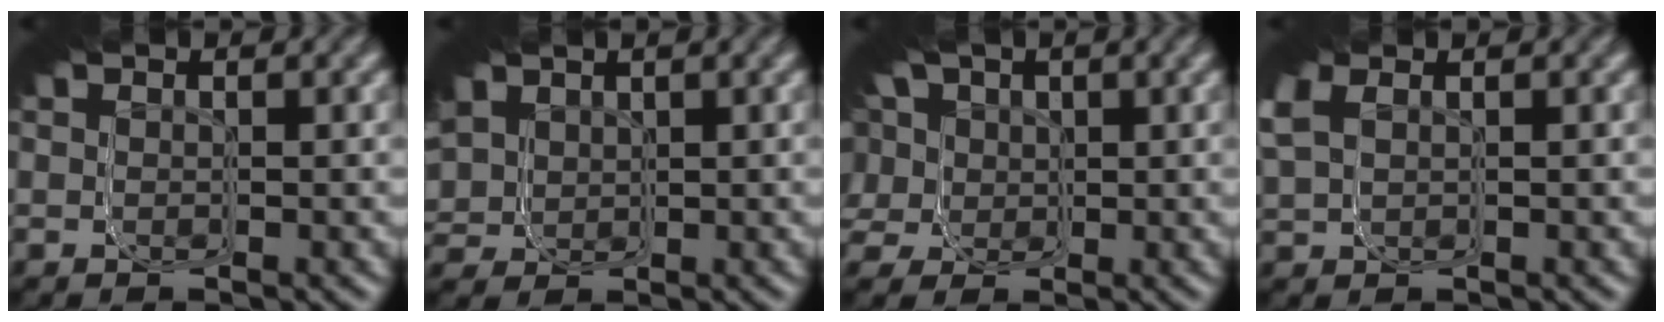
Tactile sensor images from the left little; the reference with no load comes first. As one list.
[{"total": 6.6, "force": [0.5, 5.5, 3.7], "torque": [-0.071, -0.006, 0.006]}, {"total": 10.0, "force": [0.0, 8.1, 5.9], "torque": [-0.096, -0.004, -0.013]}, {"total": 3.8, "force": [1.0, 3.0, 2.0], "torque": [-0.055, 0.009, 0.008]}]